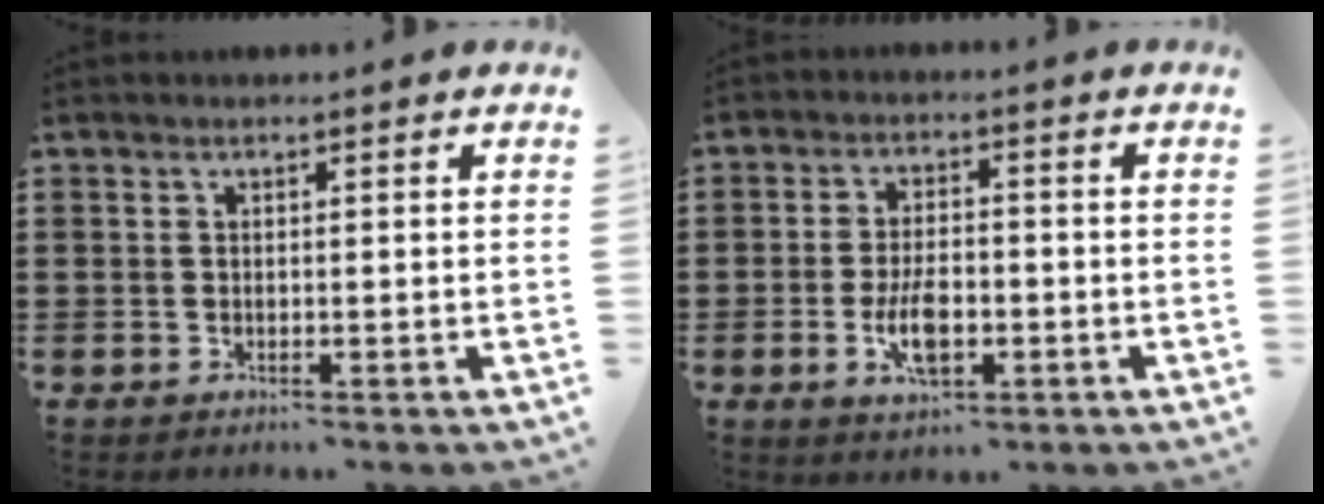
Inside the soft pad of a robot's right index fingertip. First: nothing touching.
{"total": 6.5, "force": [-1.9, 3.0, 5.4], "torque": [-0.119, 0.000, -0.039]}